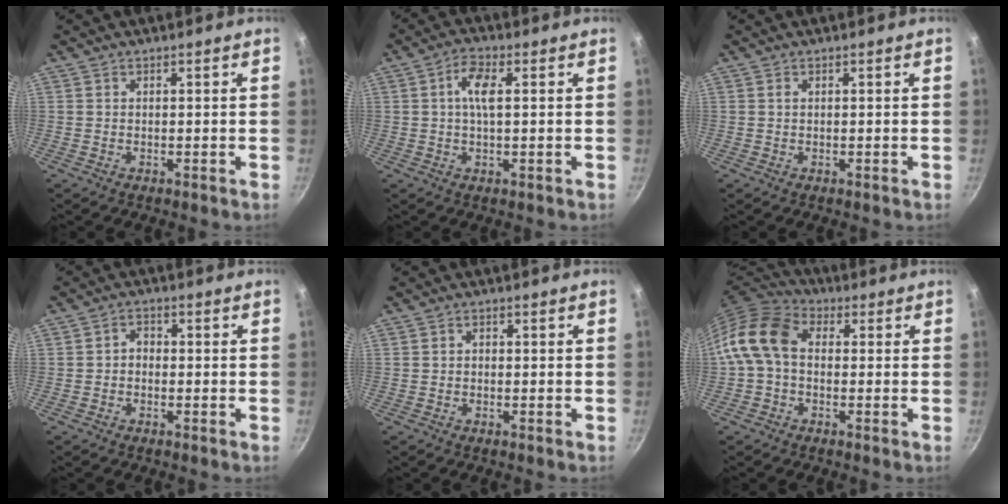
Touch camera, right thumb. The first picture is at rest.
{"total": 5.2, "force": [0.8, 2.0, 4.7], "torque": [-0.099, 0.011, 0.011]}
{"total": 0.6, "force": [0.2, 0.4, 0.4], "torque": [-0.008, 0.001, 0.003]}
{"total": 2.4, "force": [-0.5, 1.9, 1.4], "torque": [-0.013, 0.013, -0.013]}
{"total": 1.0, "force": [-0.1, 0.8, 0.6], "torque": [-0.010, 0.005, -0.003]}
{"total": 10.7, "force": [0.2, 7.7, 7.5], "torque": [-0.131, 0.031, -0.019]}